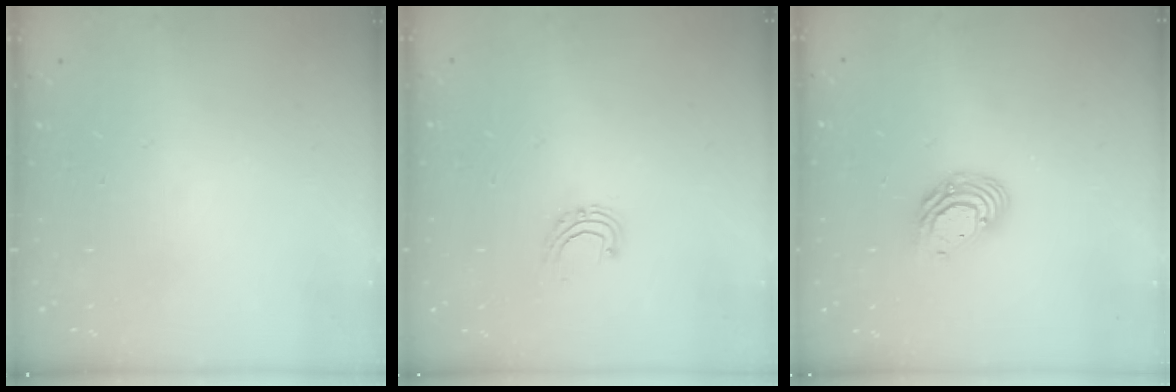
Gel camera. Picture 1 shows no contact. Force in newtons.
{"total": 5.2, "press": 5.2, "slide": 0.6}
{"total": 9.1, "press": 9.1, "slide": 1.1}